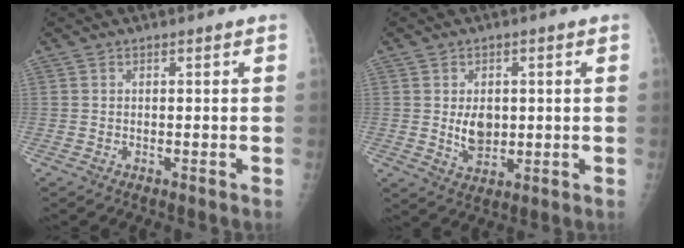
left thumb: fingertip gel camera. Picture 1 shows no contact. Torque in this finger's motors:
{"motor_torque": [0.13, -0.01, 0.54, -0.04, 0.02]}